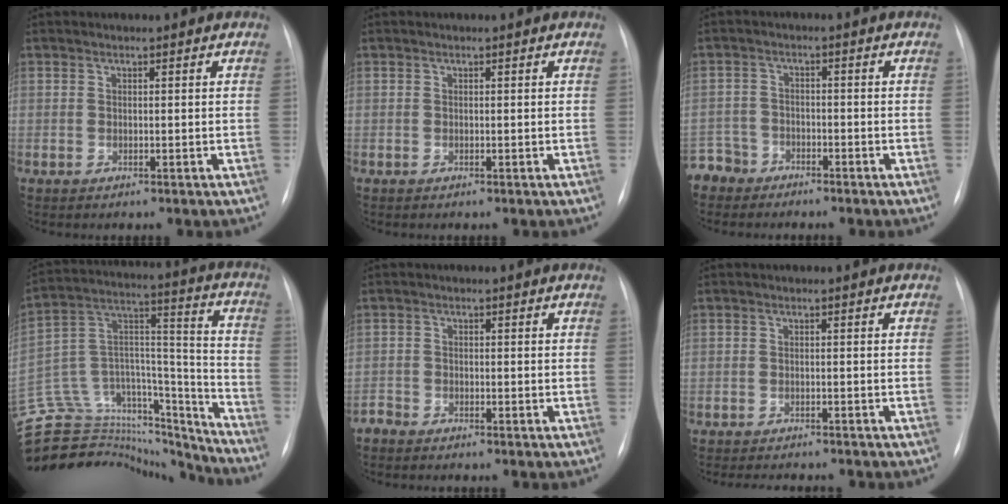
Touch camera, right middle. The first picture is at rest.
{"total": 0.0}
{"total": 4.4, "force": [-3.7, 2.3, -0.8], "torque": [0.019, 0.001, -0.078]}
{"total": 32.9, "force": [-30.0, 9.7, 9.3], "torque": [-0.191, 0.032, -0.448]}
{"total": 1.8, "force": [-1.7, 0.2, -0.1], "torque": [0.002, -0.004, -0.034]}
{"total": 6.3, "force": [-5.8, 1.2, 2.1], "torque": [-0.023, -0.004, -0.078]}